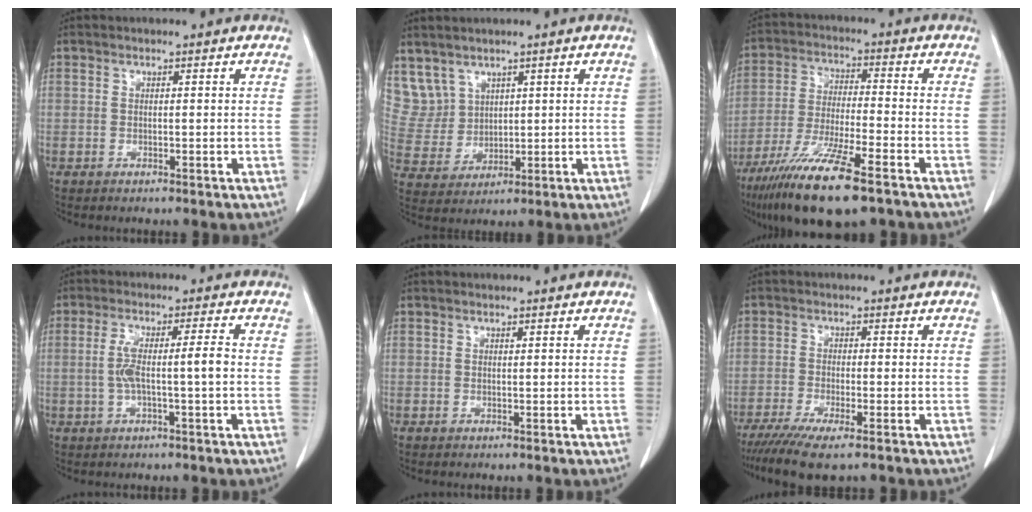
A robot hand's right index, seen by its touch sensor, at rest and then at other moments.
{"total": 5.8, "force": [3.9, 4.3, 0.1], "torque": [-0.007, 0.013, 0.095]}
{"total": 15.3, "force": [-10.0, 1.8, 11.4], "torque": [-0.224, -0.044, -0.178]}
{"total": 5.6, "force": [-0.6, 0.2, 5.6], "torque": [-0.115, 0.016, -0.008]}
{"total": 0.0}
{"total": 7.3, "force": [-5.3, 0.6, 5.0], "torque": [-0.080, -0.017, -0.085]}